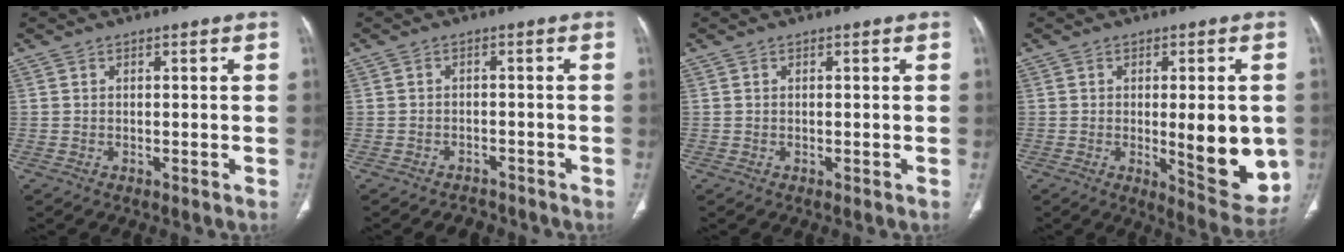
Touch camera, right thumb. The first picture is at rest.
{"total": 3.5, "force": [-3.0, 1.6, 0.5], "torque": [-0.013, 0.013, -0.040]}
{"total": 0.0}
{"total": 13.7, "force": [-1.3, 4.7, 12.9], "torque": [-0.141, -0.024, -0.004]}